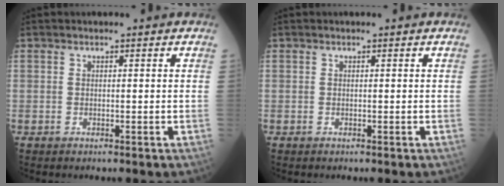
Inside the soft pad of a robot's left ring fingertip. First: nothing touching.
{"total": 0.0}